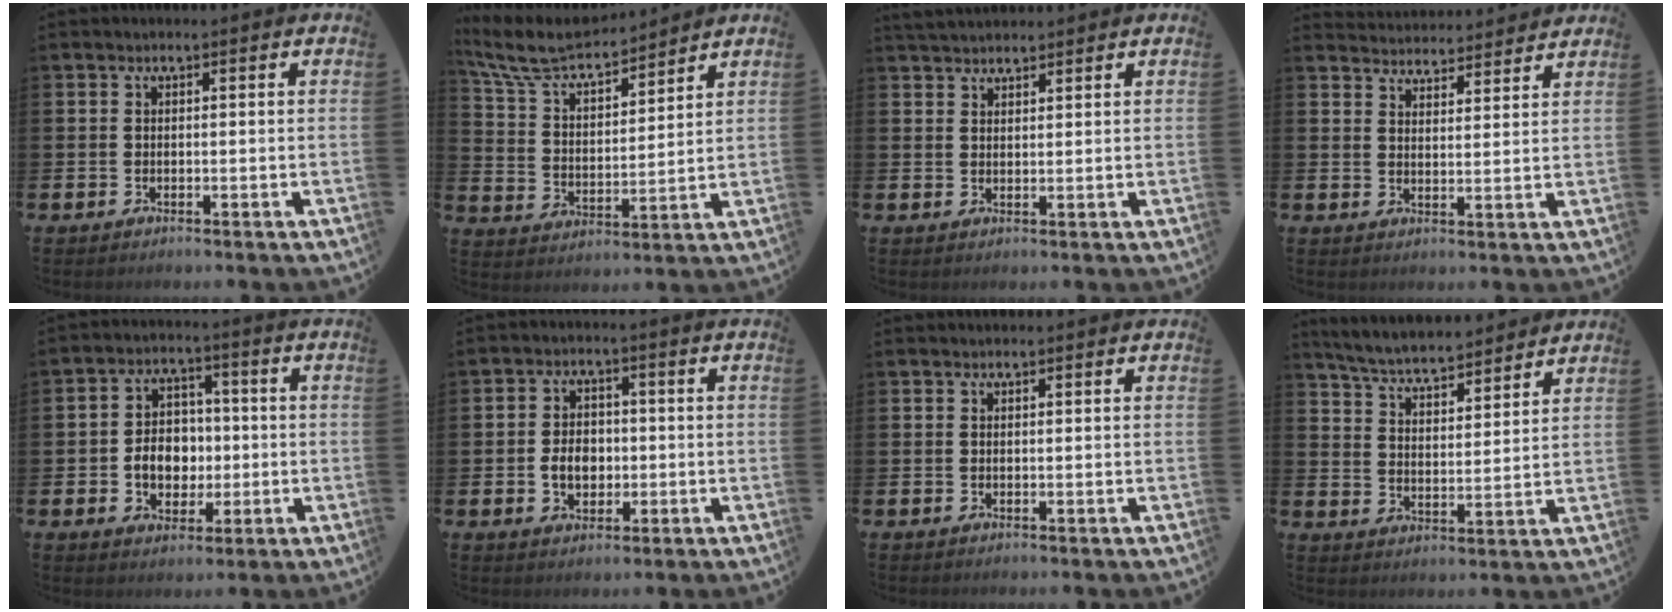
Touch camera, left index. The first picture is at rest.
{"total": 7.8, "force": [7.0, 2.0, 2.8], "torque": [-0.091, -0.045, 0.123]}
{"total": 2.8, "force": [2.8, 0.6, 0.2], "torque": [-0.011, -0.007, 0.052]}
{"total": 4.1, "force": [4.0, 0.4, -0.4], "torque": [-0.005, -0.030, 0.072]}
{"total": 5.8, "force": [-0.7, 4.8, 3.2], "torque": [-0.041, 0.002, -0.024]}
{"total": 4.2, "force": [-0.6, 3.2, 2.7], "torque": [-0.034, 0.000, -0.020]}
{"total": 0.0}
{"total": 5.8, "force": [5.6, 0.8, 1.2], "torque": [-0.054, -0.040, 0.096]}